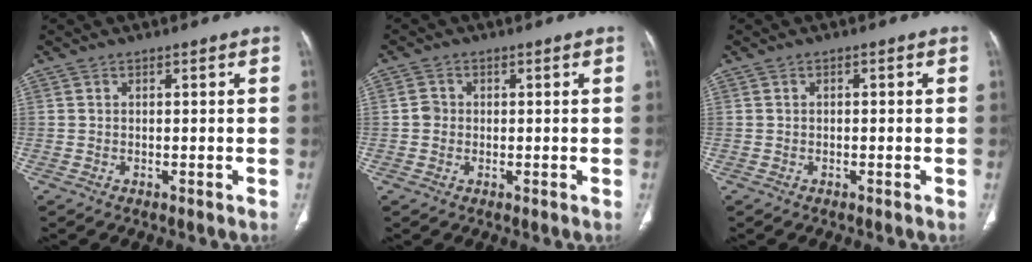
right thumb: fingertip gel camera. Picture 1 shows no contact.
{"total": 2.0, "force": [0.0, 1.9, 0.8], "torque": [-0.004, 0.006, -0.001]}
{"total": 0.7, "force": [0.0, 0.3, 0.6], "torque": [-0.009, 0.003, 0.000]}